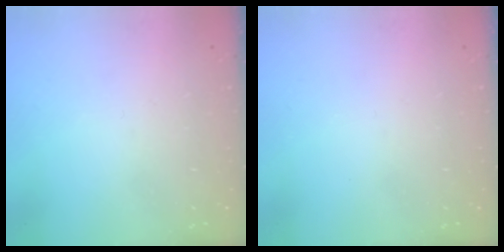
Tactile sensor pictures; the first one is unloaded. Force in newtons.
{"total": 0.0}